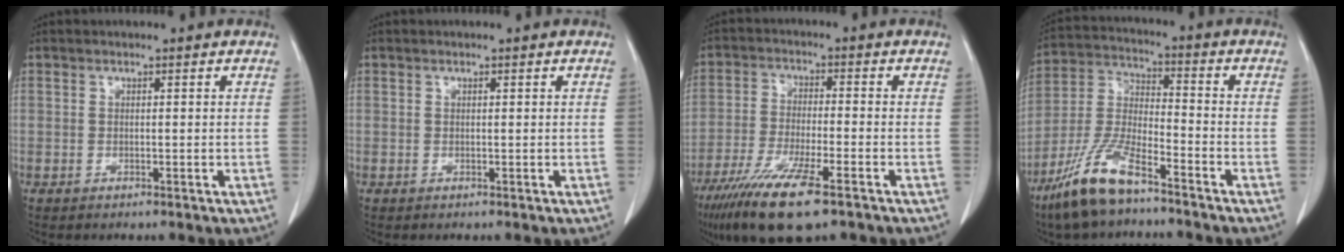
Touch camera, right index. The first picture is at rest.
{"total": 0.0}
{"total": 12.8, "force": [-8.1, 1.7, 9.7], "torque": [-0.184, -0.035, -0.139]}
{"total": 11.8, "force": [-8.4, 2.4, 8.0], "torque": [-0.176, -0.018, -0.166]}